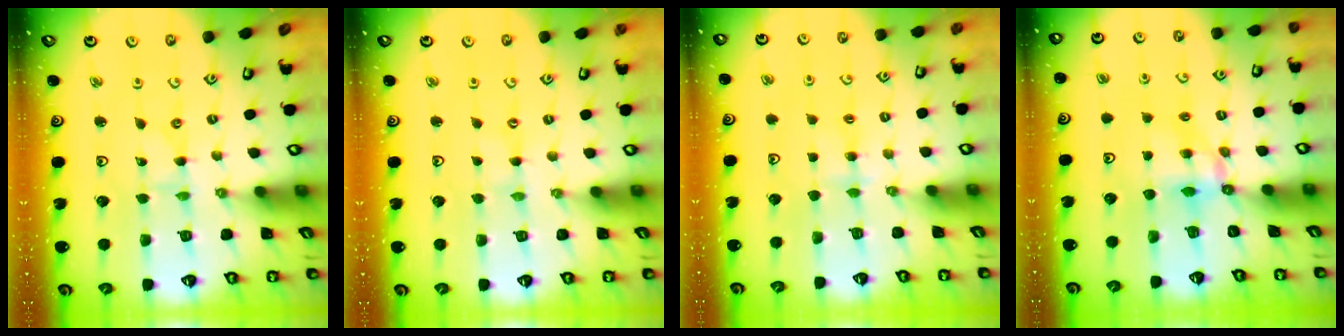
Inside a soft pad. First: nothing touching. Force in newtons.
{"total": 0.0}
{"total": 4.3, "press": 4.3, "slide": 0.7}
{"total": 5.7, "press": 5.7, "slide": 0.4}